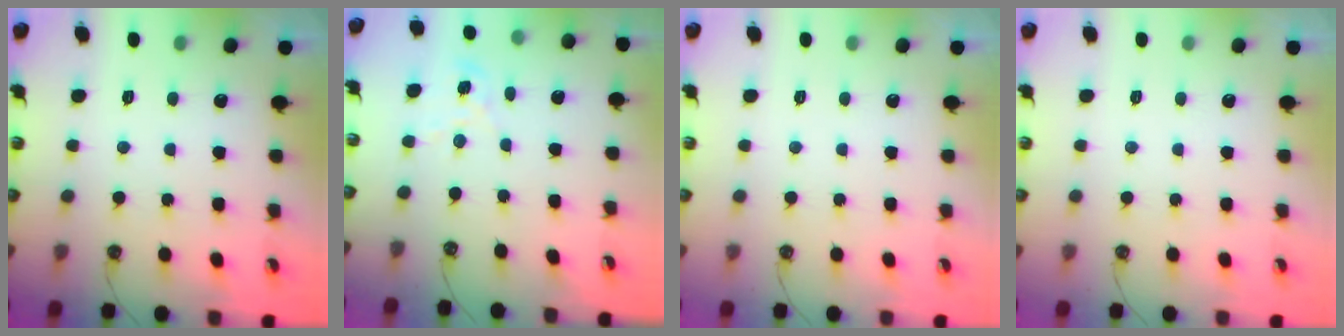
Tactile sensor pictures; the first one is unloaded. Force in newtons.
{"total": 2.5, "press": 2.5, "slide": 0.3}
{"total": 0.0}
{"total": 0.0}